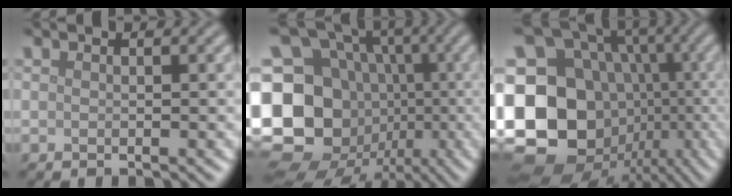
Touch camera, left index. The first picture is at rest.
{"total": 21.3, "force": [-3.6, 19.1, 8.8], "torque": [-0.204, 0.006, -0.106]}
{"total": 23.8, "force": [-3.7, 21.2, 10.1], "torque": [-0.214, 0.003, -0.091]}